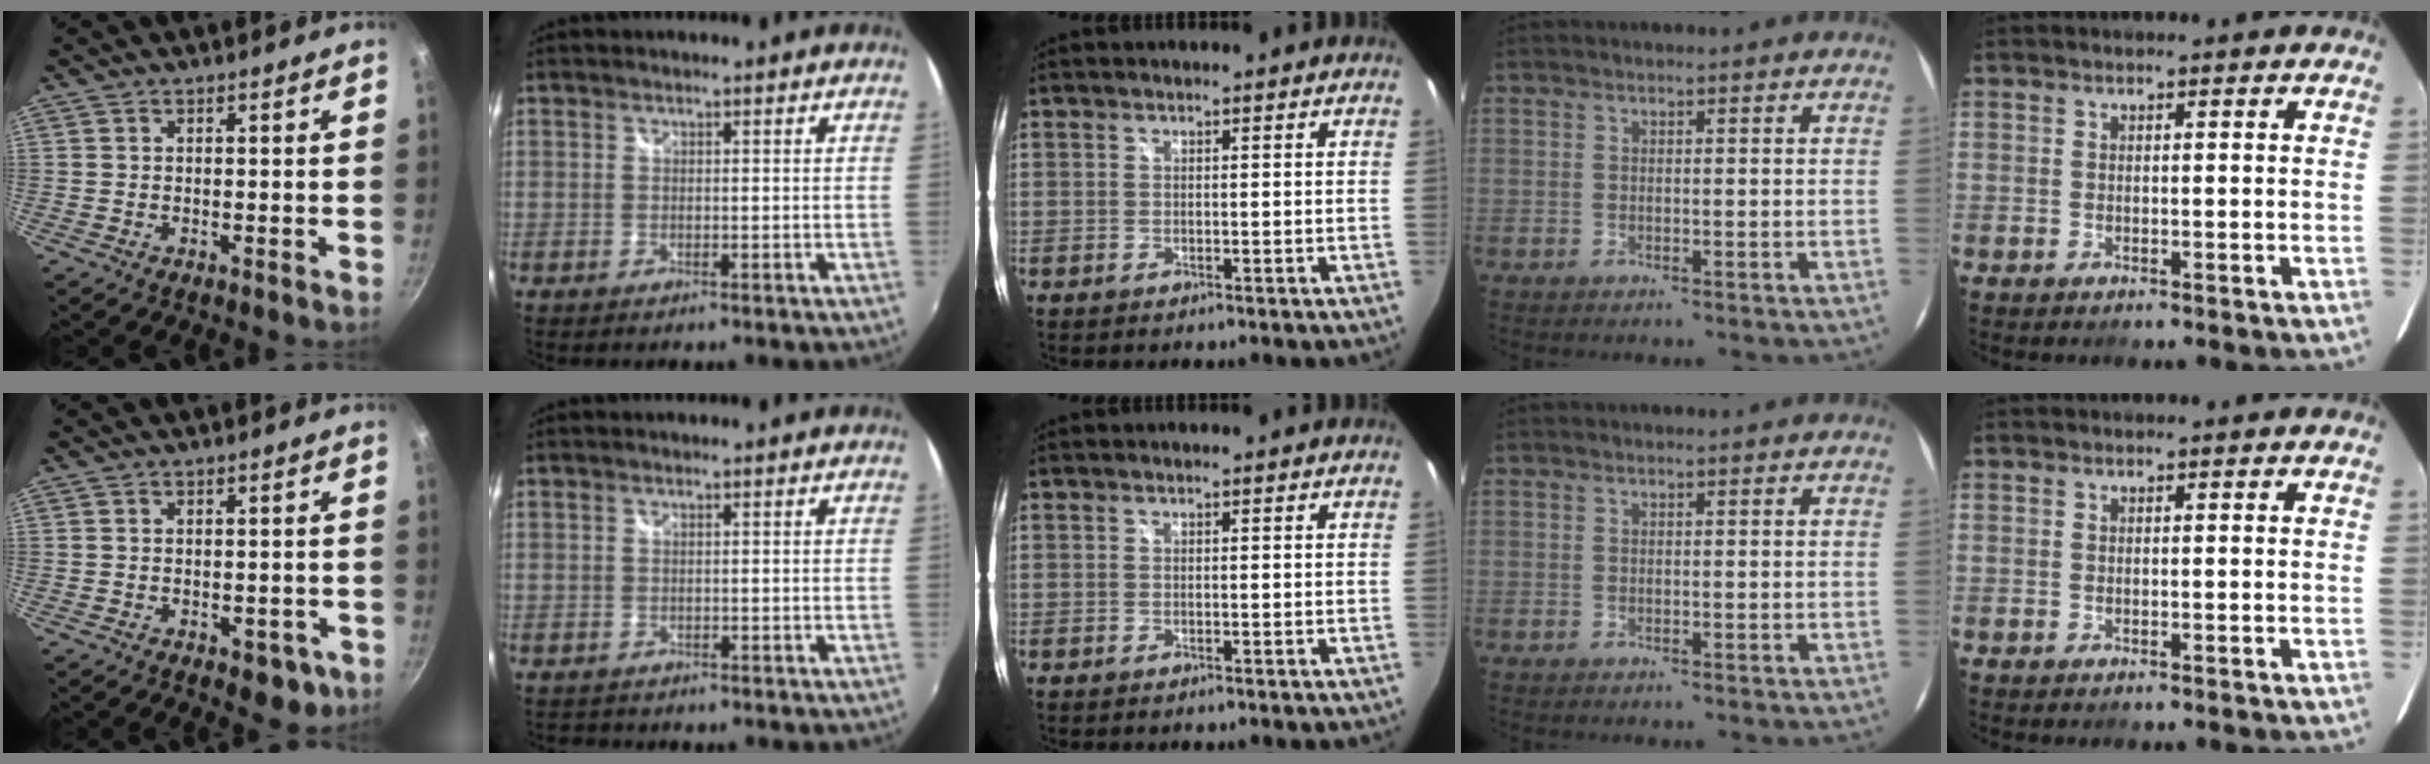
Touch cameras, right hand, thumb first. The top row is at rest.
{"thumb": {"total": 5.4, "force": [-2.4, 3.0, 3.7], "torque": [-0.021, 0.016, -0.018]}, "index": {"total": 0.9, "force": [-0.7, 0.5, 0.2], "torque": [-0.008, -0.001, -0.010]}}